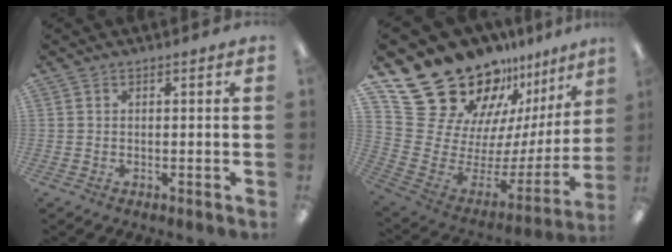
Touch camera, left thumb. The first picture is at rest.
{"total": 23.6, "force": [19.1, 11.4, 7.6], "torque": [-0.097, -0.173, 0.371]}